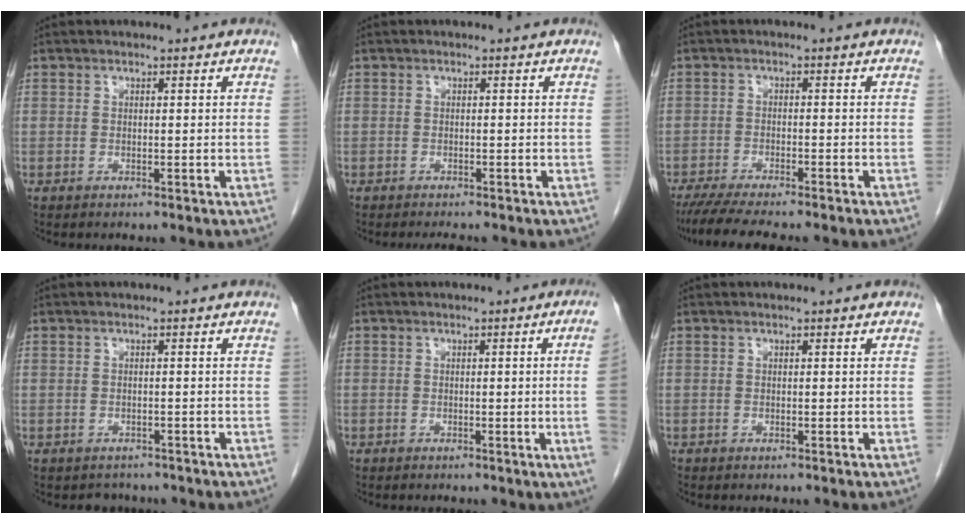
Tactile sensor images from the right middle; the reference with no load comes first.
{"total": 2.0, "force": [-1.8, 0.2, 0.9], "torque": [-0.014, -0.006, -0.021]}
{"total": 8.9, "force": [-7.6, 0.6, 4.7], "torque": [-0.066, -0.017, -0.117]}
{"total": 2.2, "force": [-1.9, 1.1, -0.1], "torque": [-0.007, -0.002, -0.028]}
{"total": 4.9, "force": [-0.4, -1.8, 4.6], "torque": [-0.044, -0.006, -0.005]}
{"total": 0.0}